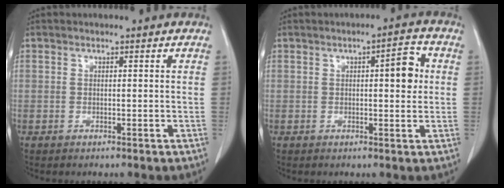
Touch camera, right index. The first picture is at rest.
{"total": 4.7, "force": [0.7, 1.3, 4.4], "torque": [-0.059, 0.006, 0.007]}